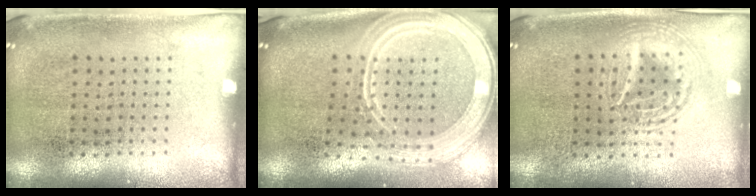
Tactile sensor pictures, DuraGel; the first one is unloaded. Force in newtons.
{"total": 3.3, "press": 2.6, "slide": 2.0}
{"total": 1.8, "press": 1.8, "slide": 0.2}